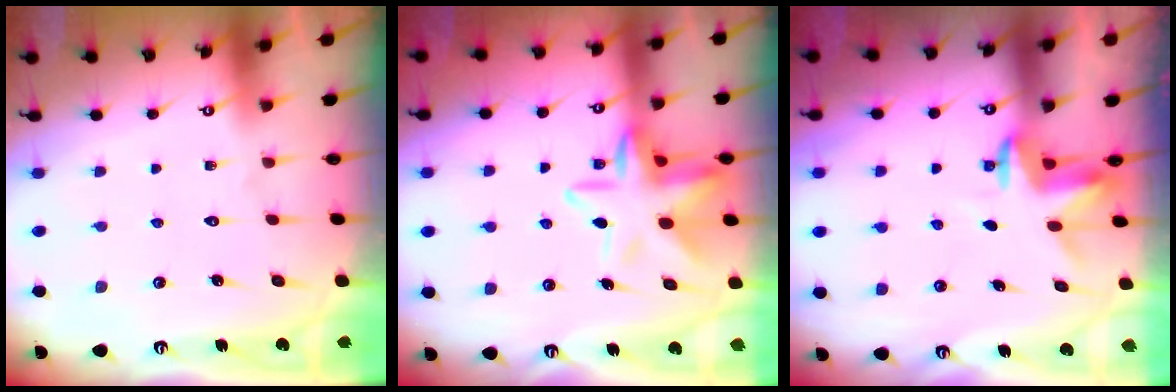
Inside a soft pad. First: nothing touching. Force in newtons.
{"total": 11.6, "press": 11.4, "slide": 1.6}
{"total": 3.4, "press": 3.4, "slide": 0.2}